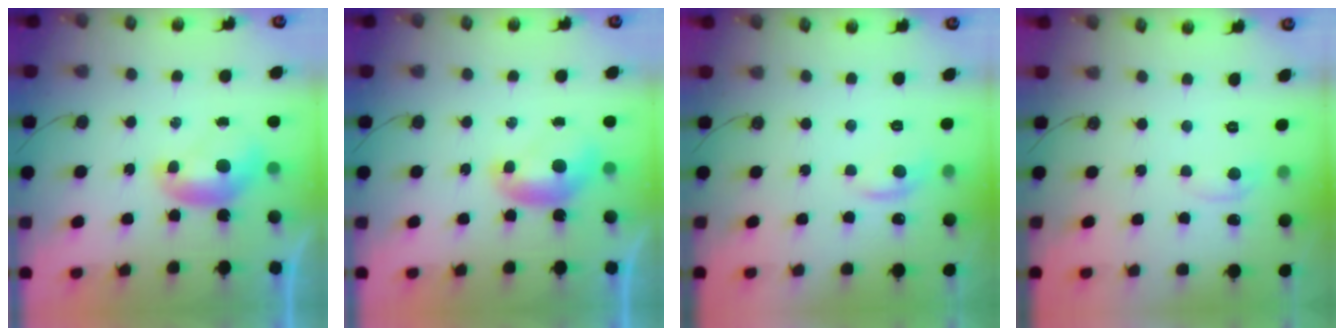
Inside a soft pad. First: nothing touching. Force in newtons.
{"total": 0.0}
{"total": 1.3, "press": 1.1, "slide": 0.7}
{"total": 0.8, "press": 0.6, "slide": 0.6}